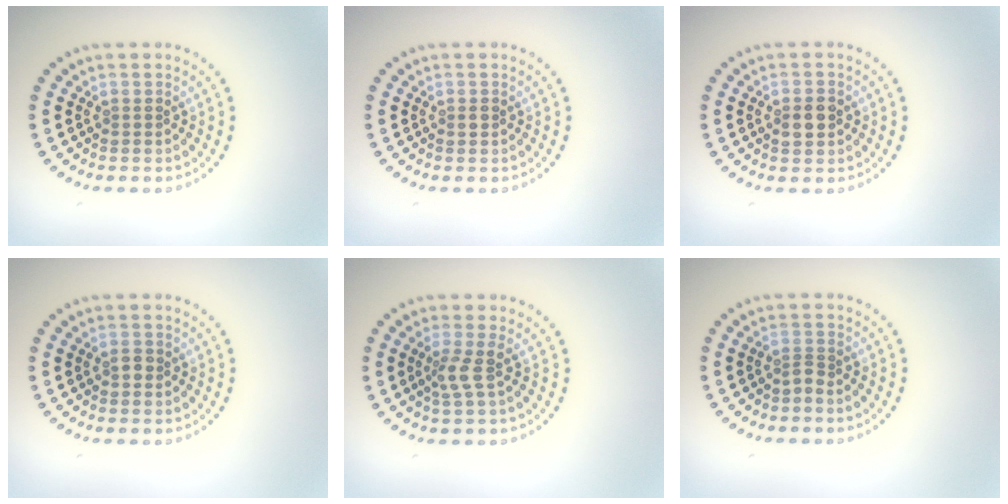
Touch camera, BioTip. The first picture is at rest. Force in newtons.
{"total": 0.8, "press": 0.8, "slide": 0.1}
{"total": 2.4, "press": 2.4, "slide": 0.0}
{"total": 0.9, "press": 0.9, "slide": 0.0}
{"total": 1.9, "press": 1.4, "slide": 1.3}
{"total": 0.9, "press": 0.5, "slide": 0.7}